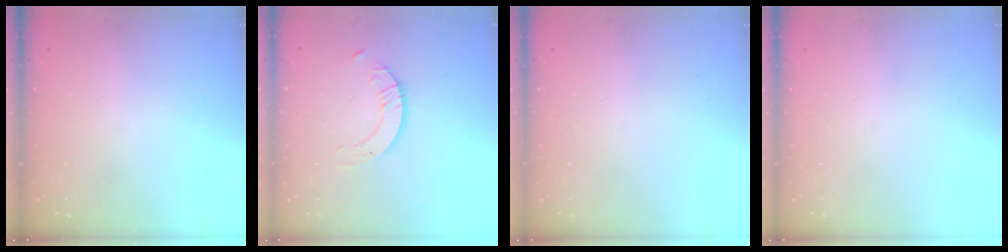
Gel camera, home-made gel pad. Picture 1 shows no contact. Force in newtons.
{"total": 2.0, "press": 2.0, "slide": 0.2}
{"total": 0.0}
{"total": 0.0}